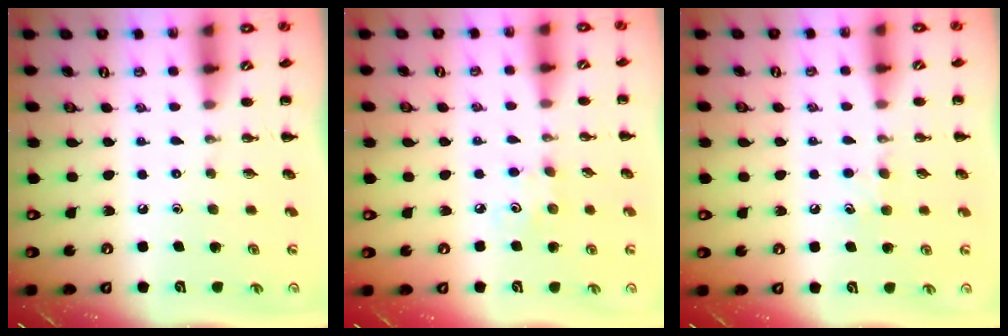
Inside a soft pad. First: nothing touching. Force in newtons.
{"total": 3.4, "press": 3.3, "slide": 0.9}
{"total": 4.6, "press": 4.3, "slide": 1.5}